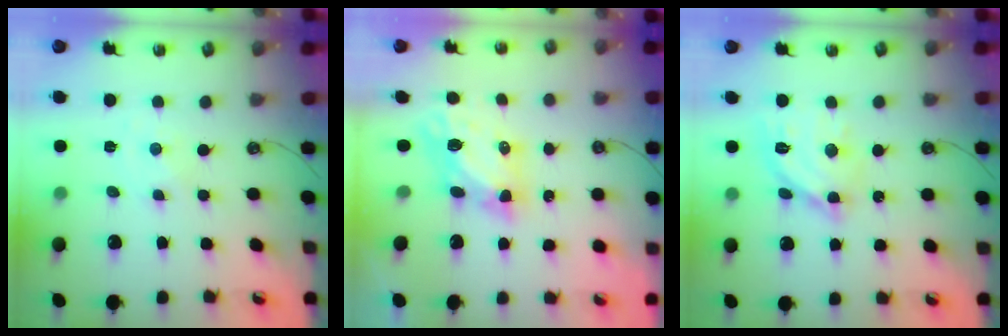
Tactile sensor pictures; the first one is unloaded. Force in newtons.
{"total": 7.3, "press": 7.3, "slide": 0.6}
{"total": 14.2, "press": 14.2, "slide": 1.1}